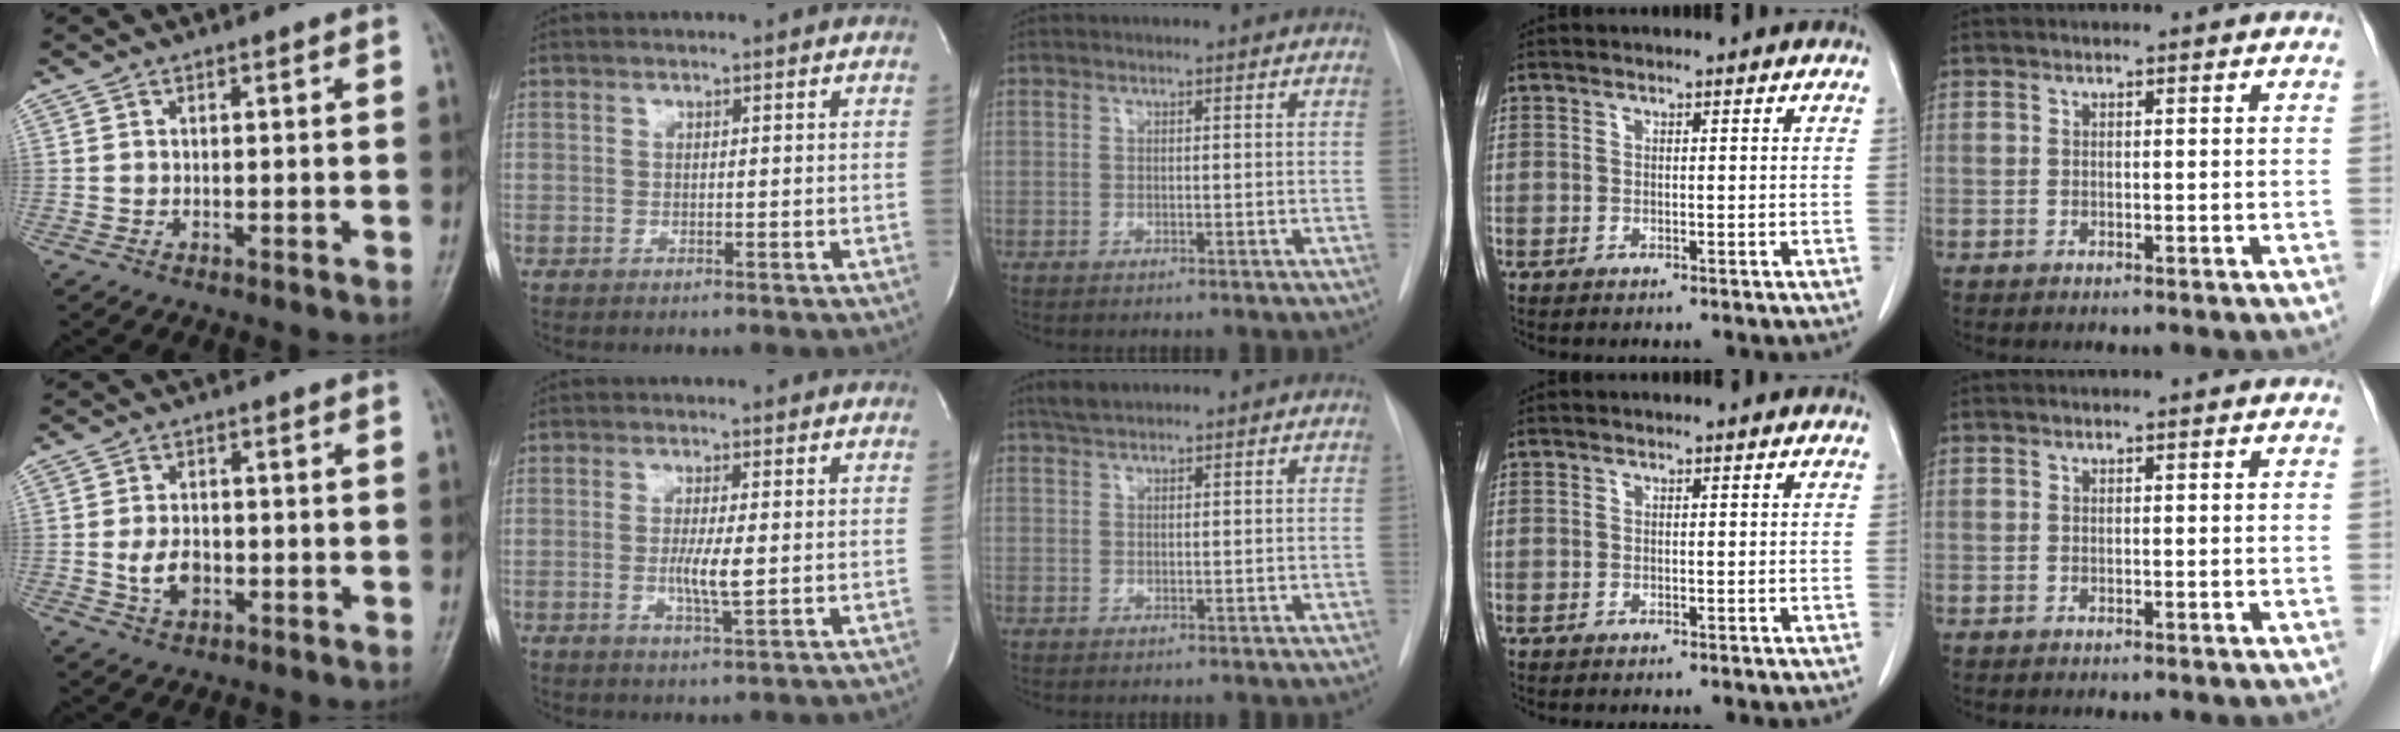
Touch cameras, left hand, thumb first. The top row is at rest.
{"thumb": {"total": 4.8, "force": [-1.0, 3.2, 3.4], "torque": [-0.057, 0.004, -0.016]}, "index": {"total": 4.2, "force": [-0.4, 0.4, 4.1], "torque": [-0.084, -0.007, -0.006]}, "middle": {"total": 2.1, "force": [1.9, 0.5, 0.9], "torque": [-0.020, 0.011, 0.035]}}